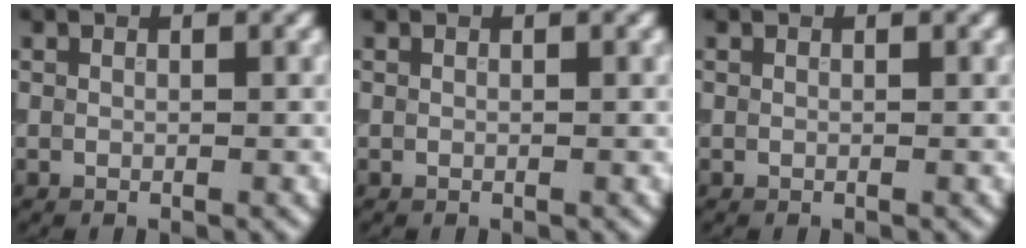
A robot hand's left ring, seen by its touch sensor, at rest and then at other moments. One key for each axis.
{"total": 0.0}
{"total": 0.0}